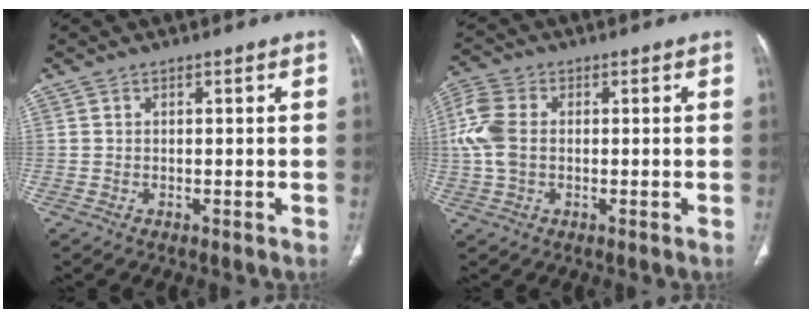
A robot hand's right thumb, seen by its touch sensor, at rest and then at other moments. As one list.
[{"total": 7.8, "force": [0.2, 5.2, 5.8], "torque": [-0.150, 0.016, 0.000]}]